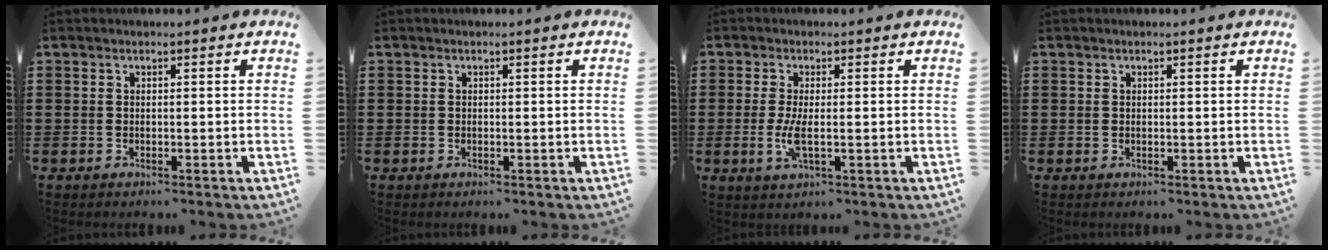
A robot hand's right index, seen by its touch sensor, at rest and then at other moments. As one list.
[{"total": 0.0}, {"total": 4.1, "force": [-0.6, 1.0, 4.0], "torque": [-0.090, -0.008, -0.017]}, {"total": 0.0}]